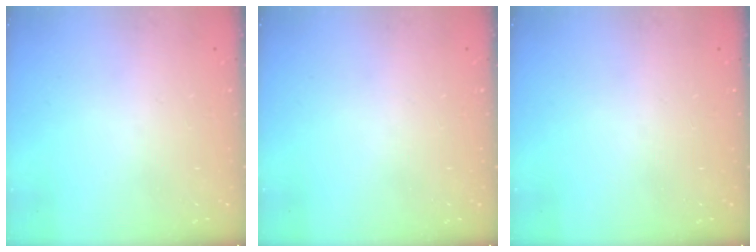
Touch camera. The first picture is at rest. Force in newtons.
{"total": 0.0}
{"total": 0.0}